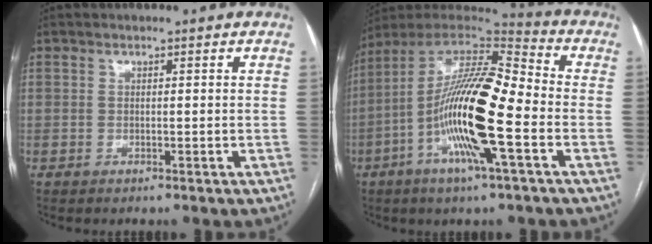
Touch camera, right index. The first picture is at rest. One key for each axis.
{"total": 19.4, "fx": -4.9, "fy": 2.5, "fz": 18.6, "tx": -0.359, "ty": -0.002, "tz": -0.091}